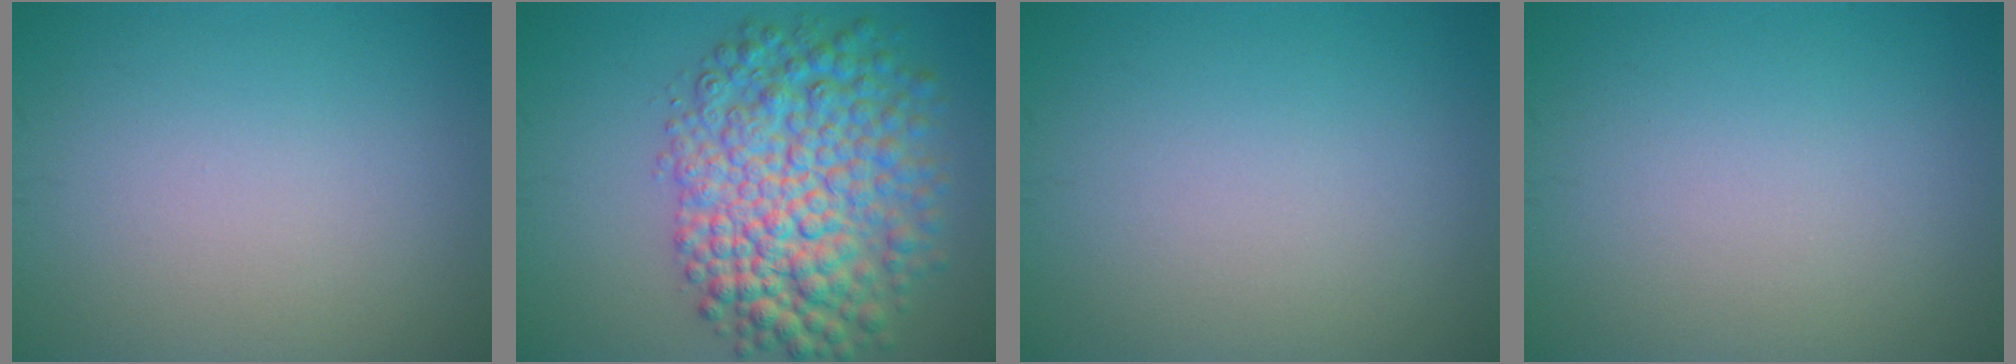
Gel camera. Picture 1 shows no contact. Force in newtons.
{"total": 9.8, "press": 9.8, "slide": 0.3}
{"total": 0.0}
{"total": 0.0}